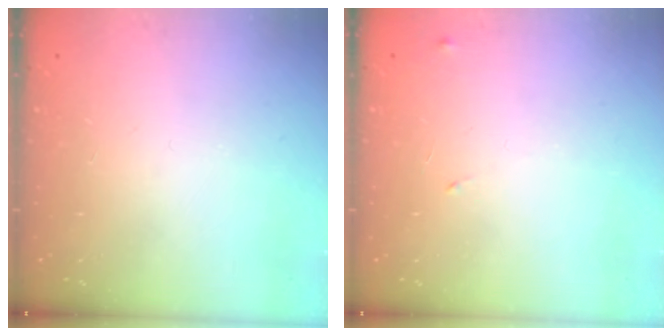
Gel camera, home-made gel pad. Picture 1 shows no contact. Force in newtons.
{"total": 8.1, "press": 8.1, "slide": 0.6}